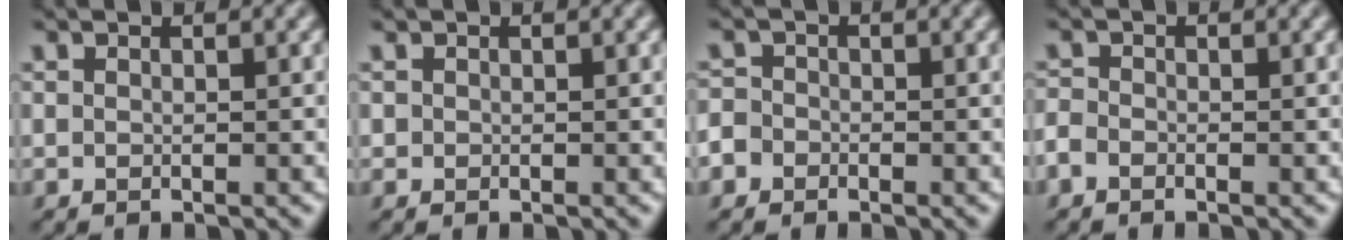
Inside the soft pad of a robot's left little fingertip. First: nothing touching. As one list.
[{"total": 0.5, "force": [0.1, 0.5, 0.0], "torque": [0.002, -0.002, 0.002]}, {"total": 3.1, "force": [-1.5, 2.6, 0.7], "torque": [-0.004, 0.005, -0.043]}, {"total": 1.4, "force": [-0.9, 0.9, 0.5], "torque": [-0.014, 0.000, -0.018]}]